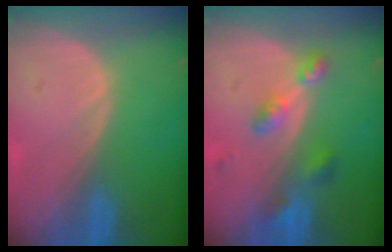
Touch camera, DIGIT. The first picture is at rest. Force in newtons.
{"total": 5.3, "press": 4.7, "slide": 2.5}